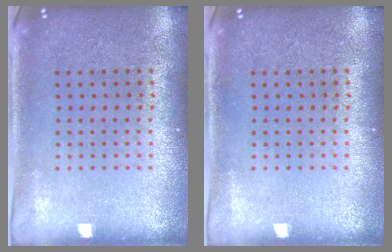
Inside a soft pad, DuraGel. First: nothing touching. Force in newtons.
{"total": 0.0}